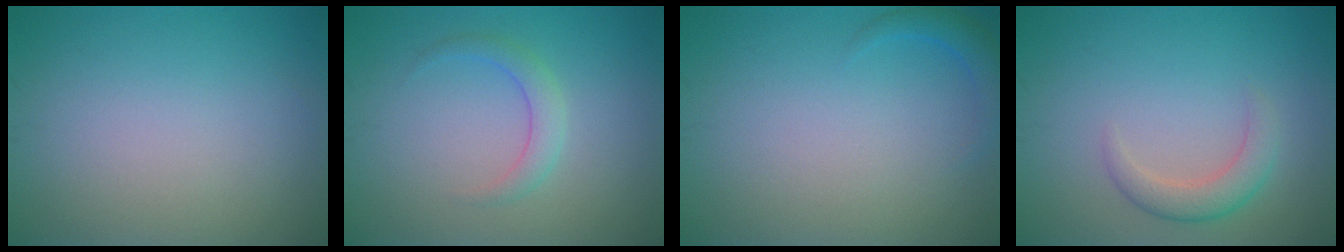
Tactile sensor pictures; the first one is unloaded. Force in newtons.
{"total": 1.9, "press": 1.9, "slide": 0.1}
{"total": 1.7, "press": 1.6, "slide": 0.2}
{"total": 2.6, "press": 2.6, "slide": 0.1}